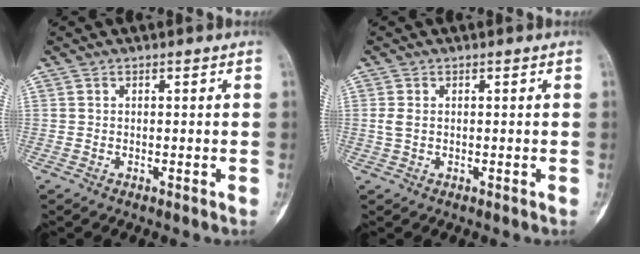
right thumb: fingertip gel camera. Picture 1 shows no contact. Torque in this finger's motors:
{"motor_torque": [0.59, 0.64, 0.42, -0.25, 0.18]}